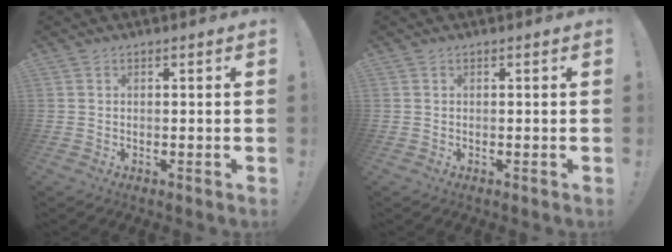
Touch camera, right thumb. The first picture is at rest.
{"total": 0.0}